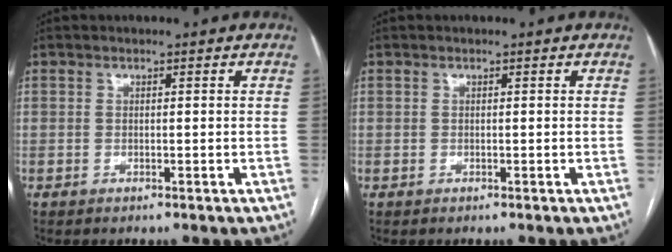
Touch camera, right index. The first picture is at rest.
{"total": 0.0}